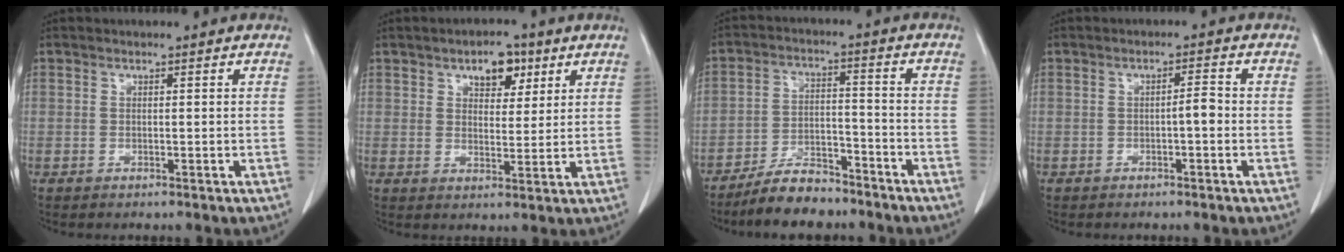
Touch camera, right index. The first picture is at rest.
{"total": 5.8, "force": [3.2, 3.1, 3.7], "torque": [-0.050, 0.008, 0.049]}
{"total": 8.2, "force": [-7.0, 2.7, 3.2], "torque": [-0.059, -0.001, -0.124]}
{"total": 2.0, "force": [-0.6, 0.3, 1.9], "torque": [-0.027, 0.004, -0.010]}